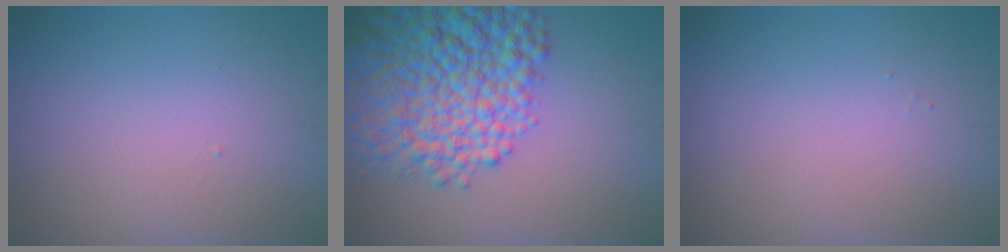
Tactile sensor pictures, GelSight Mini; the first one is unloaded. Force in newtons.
{"total": 10.7, "press": 10.7, "slide": 0.5}
{"total": 0.0}